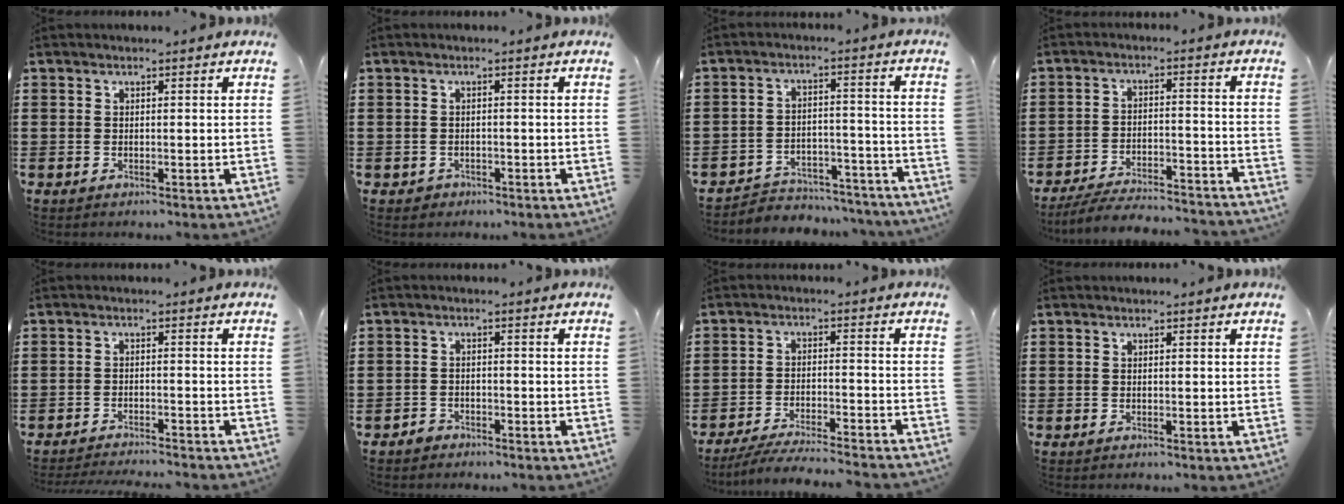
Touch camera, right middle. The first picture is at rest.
{"total": 0.8, "force": [-0.5, 0.5, 0.0], "torque": [-0.003, 0.003, -0.013]}
{"total": 4.6, "force": [-4.5, 1.0, 0.3], "torque": [-0.008, 0.012, -0.095]}
{"total": 5.6, "force": [-5.4, 0.4, 1.5], "torque": [-0.036, -0.002, -0.108]}
{"total": 2.5, "force": [-2.5, -0.3, 0.3], "torque": [-0.009, -0.002, -0.051]}
{"total": 1.7, "force": [-1.6, 0.6, 0.0], "torque": [-0.006, 0.003, -0.035]}
{"total": 5.3, "force": [-5.0, -0.1, 1.6], "torque": [-0.031, -0.009, -0.099]}
{"total": 0.0}